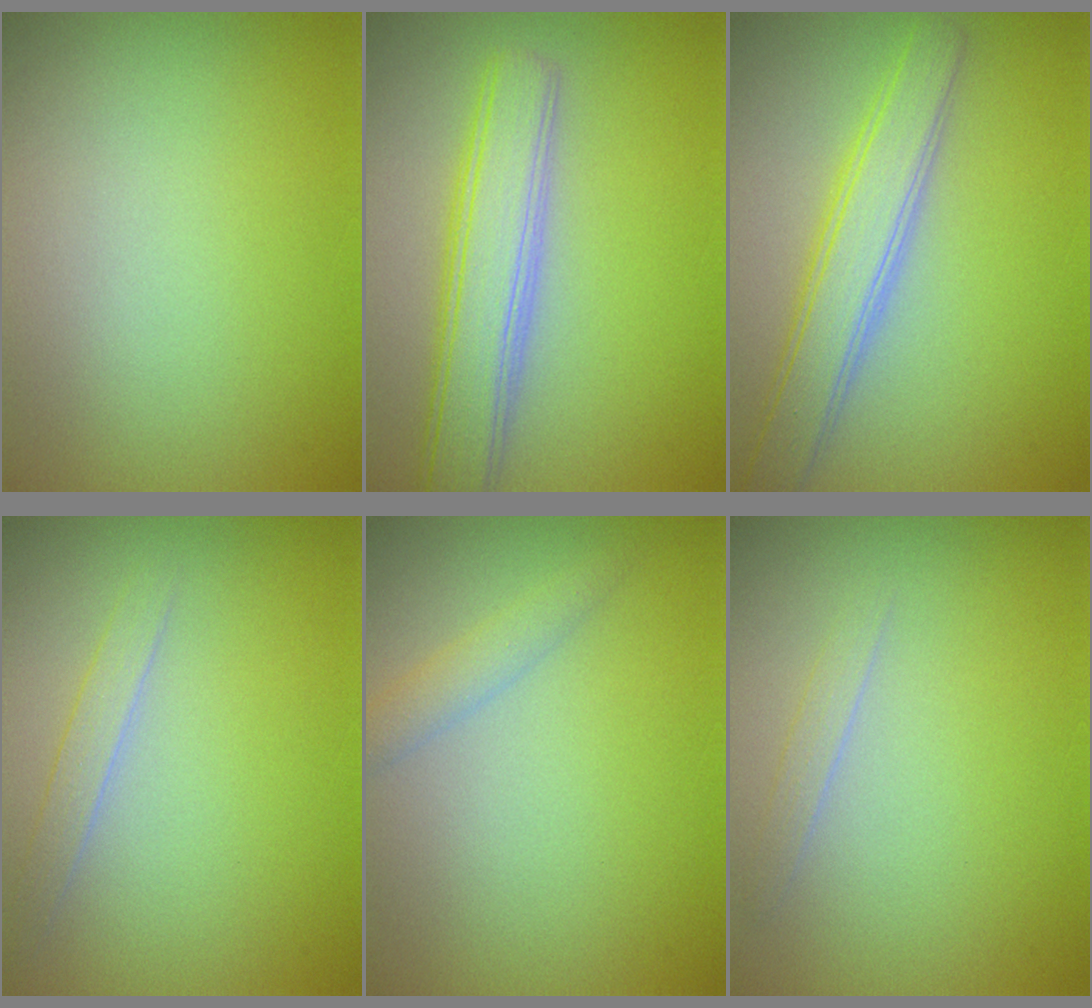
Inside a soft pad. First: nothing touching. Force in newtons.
{"total": 5.0, "press": 5.0, "slide": 0.2}
{"total": 4.3, "press": 4.3, "slide": 0.1}
{"total": 1.3, "press": 1.3, "slide": 0.1}
{"total": 1.5, "press": 1.5, "slide": 0.1}
{"total": 0.9, "press": 0.9, "slide": 0.0}